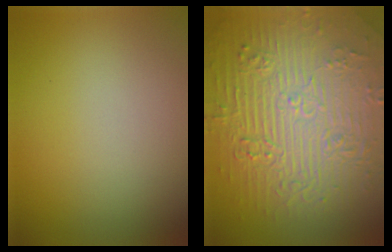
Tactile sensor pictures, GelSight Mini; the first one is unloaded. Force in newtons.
{"total": 11.1, "press": 7.4, "slide": 8.3}